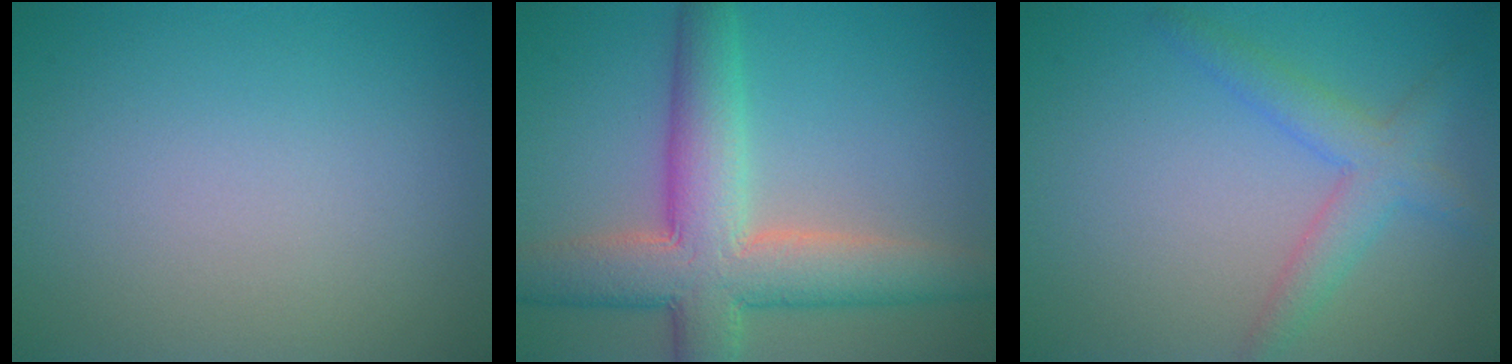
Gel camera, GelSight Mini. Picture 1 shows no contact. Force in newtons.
{"total": 8.7, "press": 8.7, "slide": 0.5}
{"total": 3.3, "press": 3.3, "slide": 0.1}